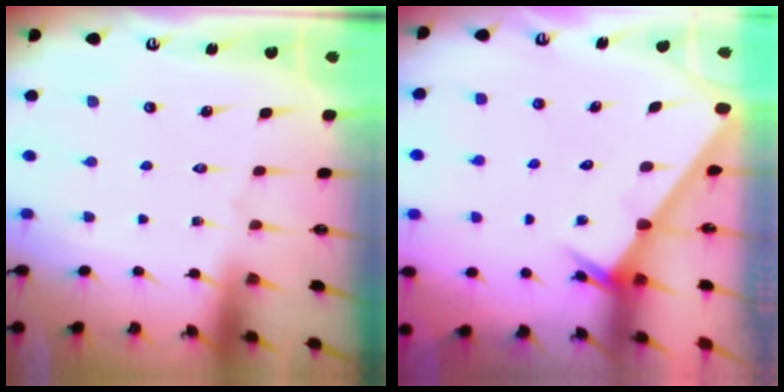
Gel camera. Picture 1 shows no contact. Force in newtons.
{"total": 2.6, "press": 2.6, "slide": 0.0}